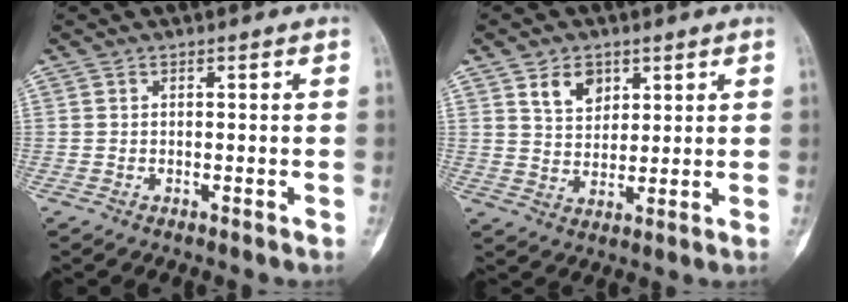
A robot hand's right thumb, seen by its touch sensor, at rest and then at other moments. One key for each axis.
{"total": 5.8, "fx": 3.5, "fy": 4.4, "fz": 1.3, "tx": -0.002, "ty": -0.018, "tz": 0.065}